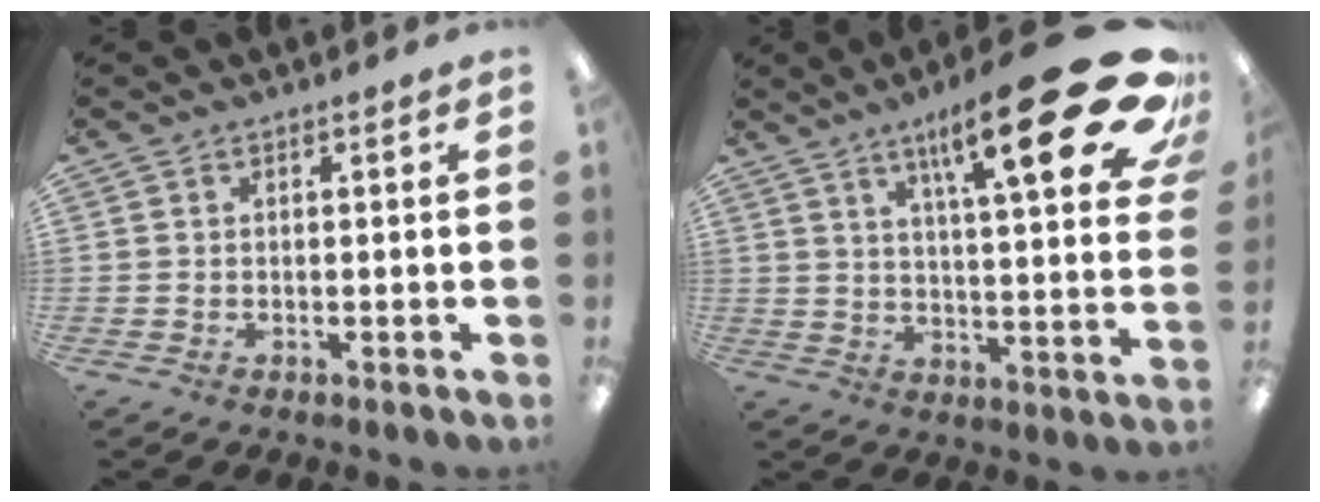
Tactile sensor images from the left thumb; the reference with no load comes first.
{"total": 25.9, "force": [13.9, 6.4, 21.0], "torque": [-0.296, -0.082, 0.213]}